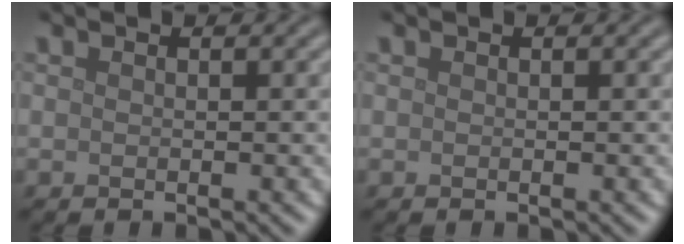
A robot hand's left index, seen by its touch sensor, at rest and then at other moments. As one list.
[{"total": 0.0}]